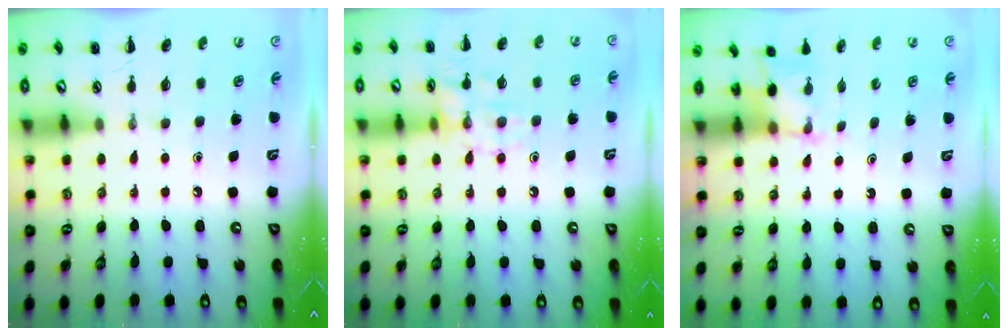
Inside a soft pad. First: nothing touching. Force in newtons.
{"total": 12.0, "press": 12.0, "slide": 0.8}
{"total": 2.3, "press": 2.2, "slide": 0.7}